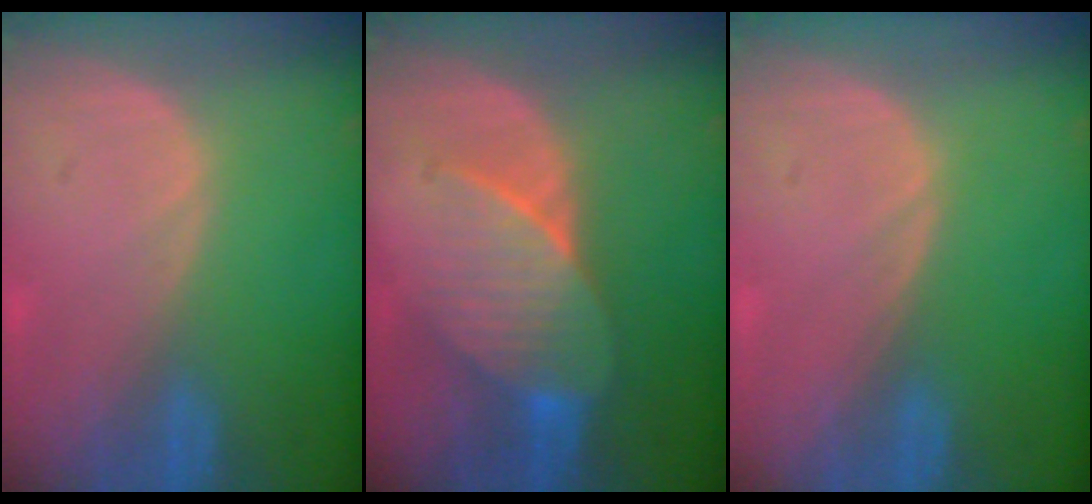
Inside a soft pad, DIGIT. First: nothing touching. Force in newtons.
{"total": 7.3, "press": 7.1, "slide": 1.6}
{"total": 0.0}